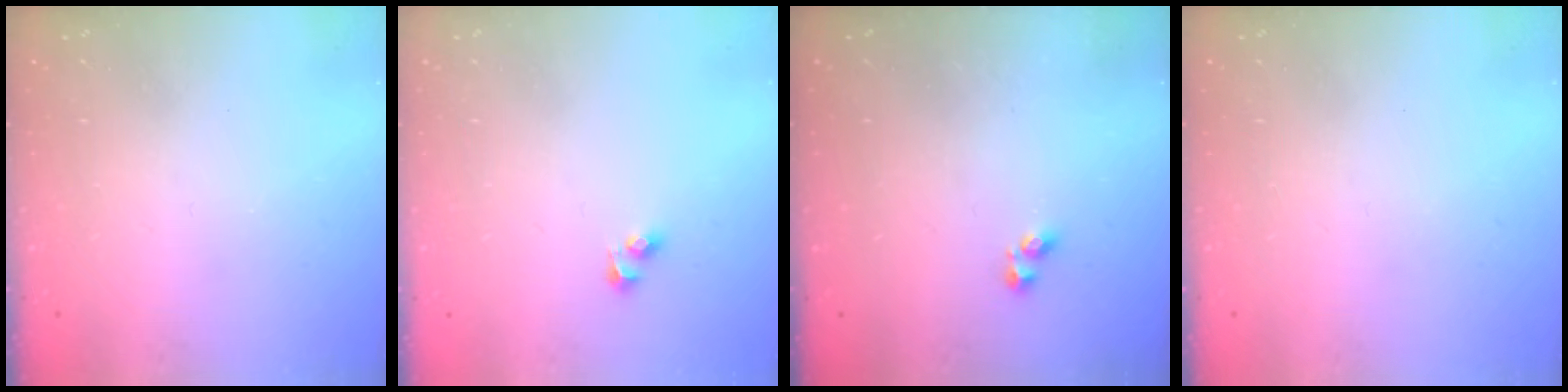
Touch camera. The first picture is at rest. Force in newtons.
{"total": 2.7, "press": 2.4, "slide": 1.1}
{"total": 1.6, "press": 1.5, "slide": 0.3}
{"total": 0.0}